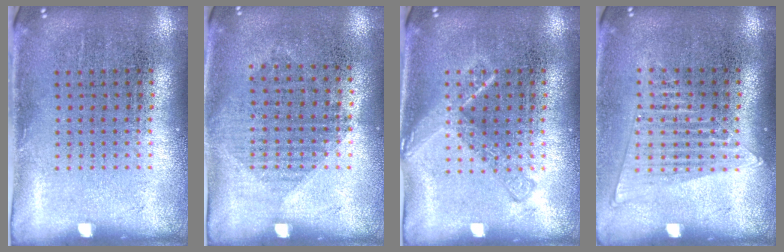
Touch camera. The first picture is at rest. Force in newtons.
{"total": 0.9, "press": 0.9, "slide": 0.4}
{"total": 2.3, "press": 2.3, "slide": 0.4}
{"total": 1.4, "press": 1.2, "slide": 0.5}